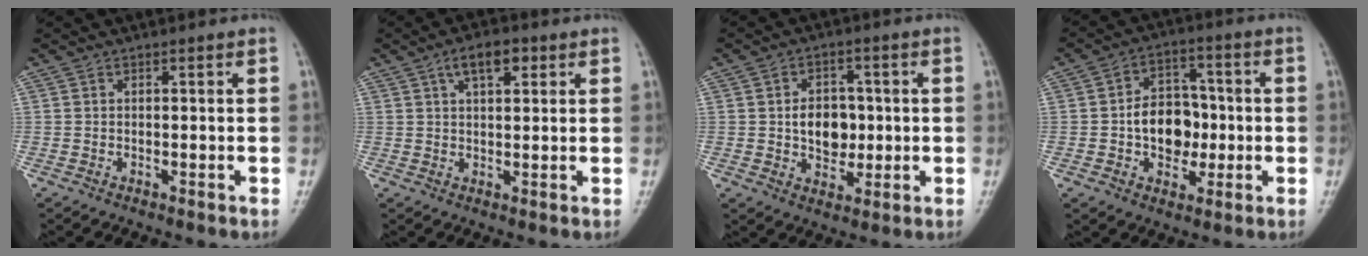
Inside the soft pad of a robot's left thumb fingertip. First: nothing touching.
{"total": 5.7, "force": [2.7, 2.7, 4.3], "torque": [-0.060, 0.001, 0.041]}
{"total": 7.6, "force": [0.1, 5.7, 5.0], "torque": [-0.043, 0.001, 0.002]}
{"total": 10.2, "force": [-1.1, 7.7, 6.6], "torque": [-0.060, 0.022, -0.023]}